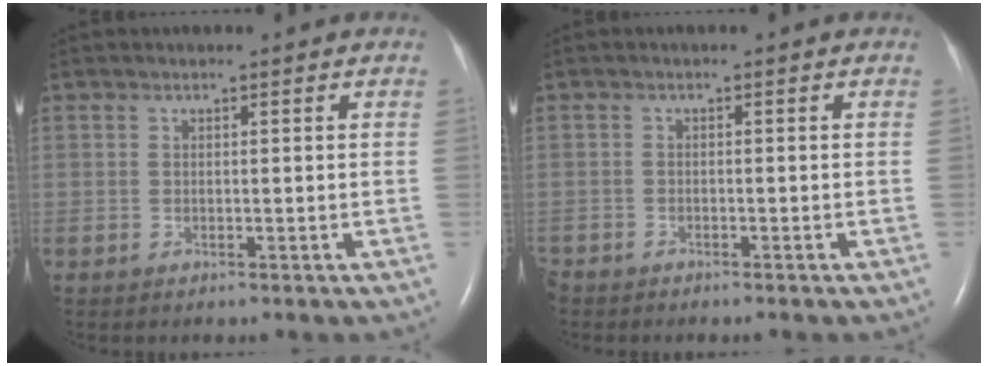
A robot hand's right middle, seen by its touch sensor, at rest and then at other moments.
{"total": 2.1, "force": [-2.0, 0.8, 0.3], "torque": [-0.005, -0.003, -0.034]}